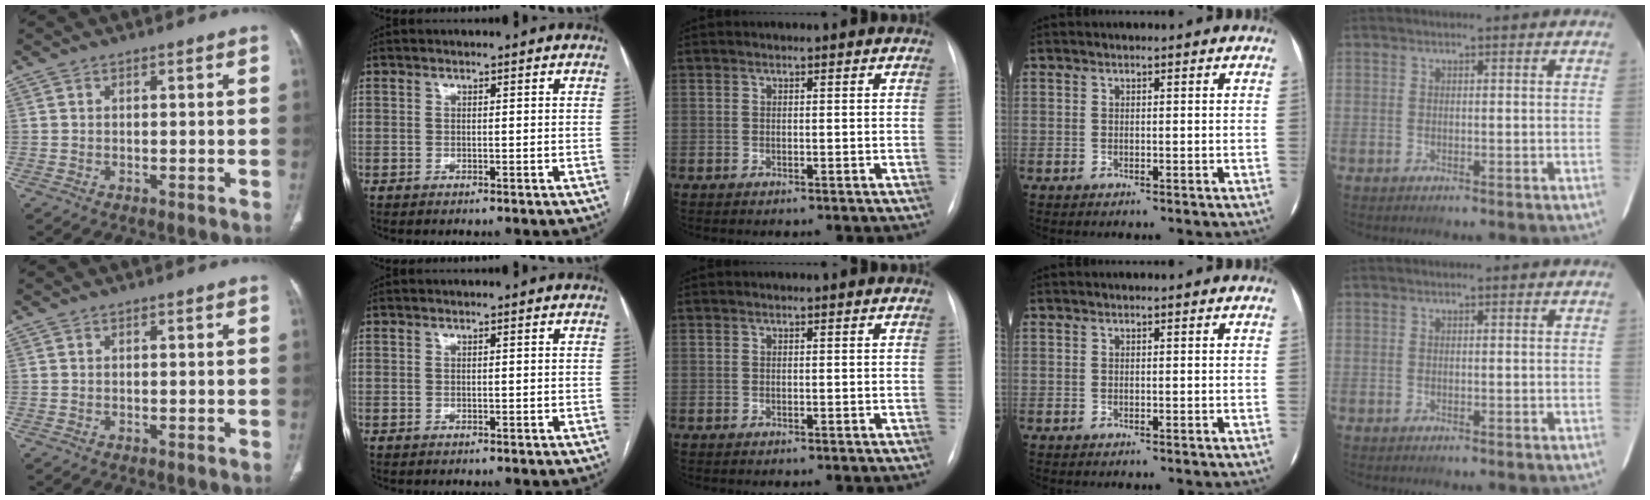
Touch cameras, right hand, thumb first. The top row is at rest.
{}